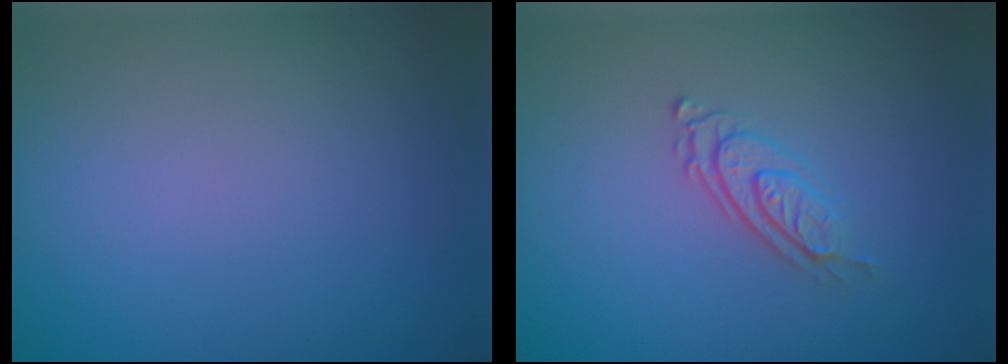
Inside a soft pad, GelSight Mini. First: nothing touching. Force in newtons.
{"total": 2.8, "press": 2.0, "slide": 2.0}